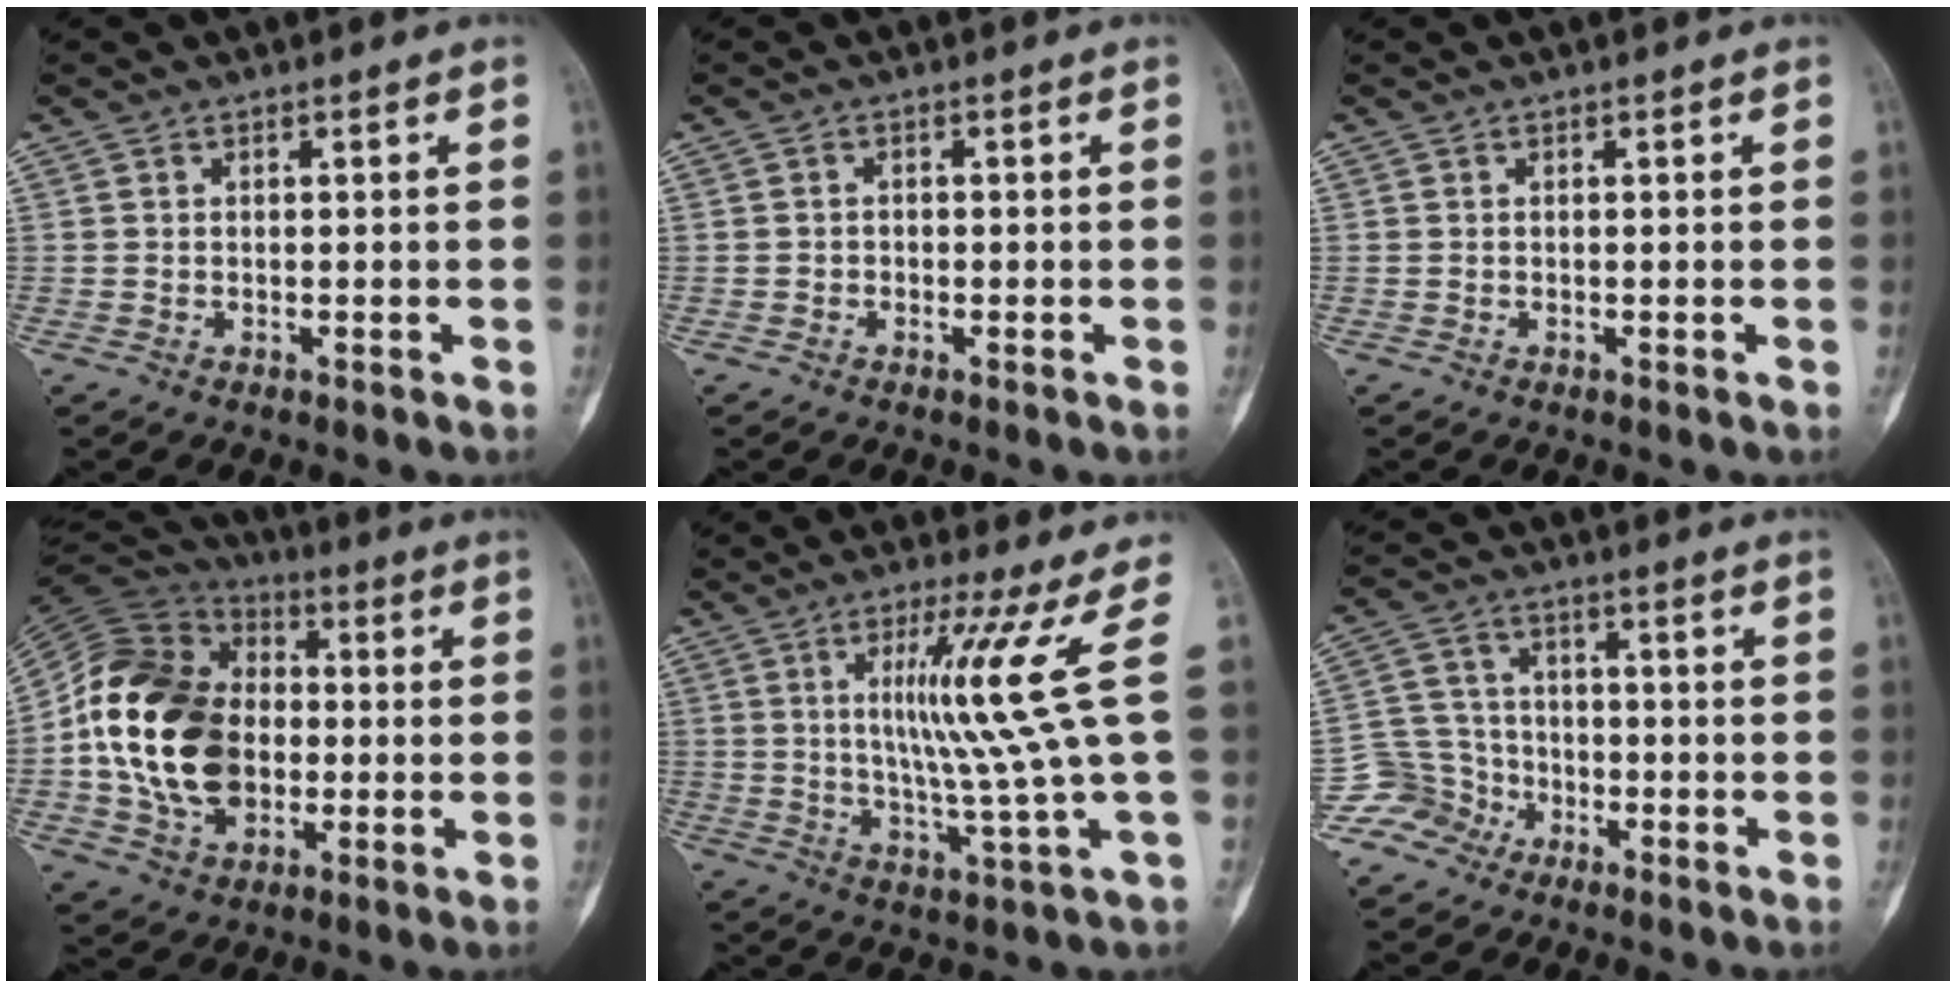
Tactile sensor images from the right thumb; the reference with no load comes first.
{"total": 1.1, "force": [-0.5, 1.0, 0.2], "torque": [0.008, 0.006, -0.015]}
{"total": 0.0}
{"total": 22.9, "force": [-1.4, 16.5, 15.9], "torque": [-0.283, 0.018, -0.024]}
{"total": 11.6, "force": [3.1, -2.4, 10.9], "torque": [-0.205, -0.036, 0.065]}
{"total": 6.9, "force": [-4.3, 5.5, -0.4], "torque": [0.044, 0.048, -0.092]}